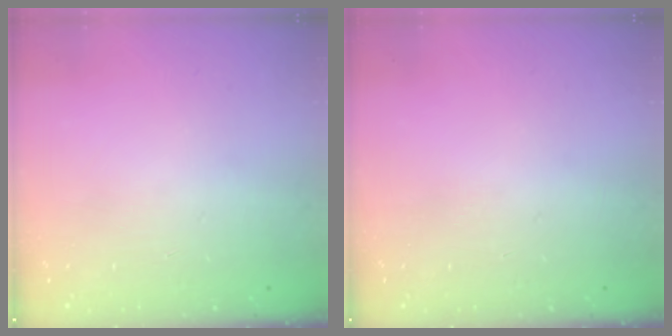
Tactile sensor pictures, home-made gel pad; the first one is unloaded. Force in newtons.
{"total": 0.0}